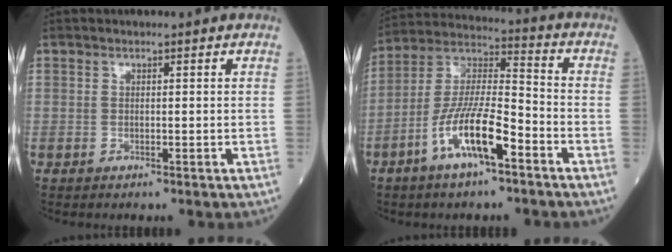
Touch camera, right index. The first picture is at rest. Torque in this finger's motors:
{"motor_torque": [1.25, -0.89, 0.61, 0.21]}